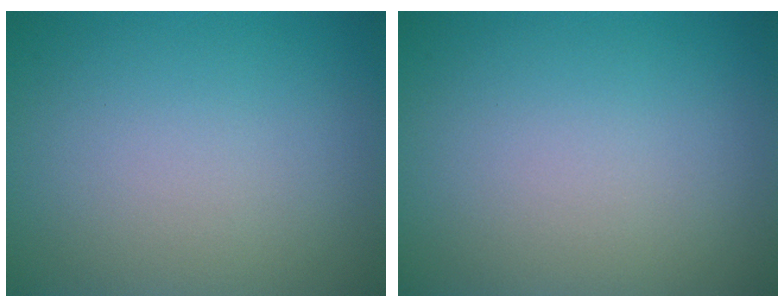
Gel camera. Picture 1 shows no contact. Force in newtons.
{"total": 0.0}